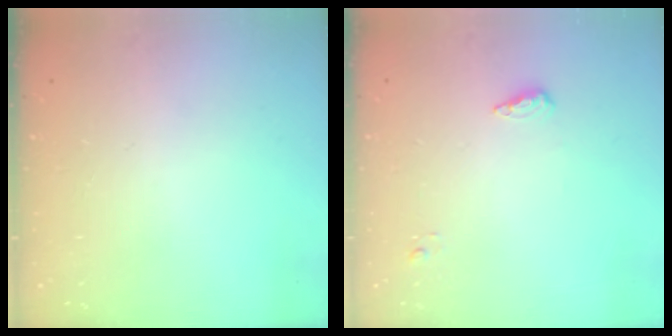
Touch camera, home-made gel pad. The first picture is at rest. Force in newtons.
{"total": 5.6, "press": 5.4, "slide": 1.2}